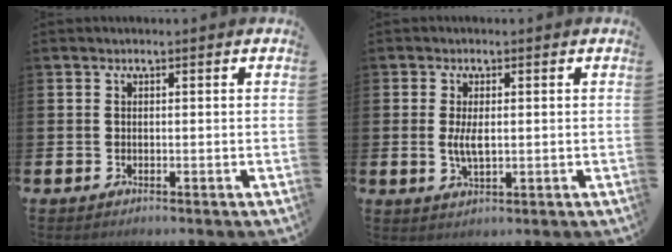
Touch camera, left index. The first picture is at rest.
{"total": 3.4, "force": [0.2, 1.4, 3.1], "torque": [-0.055, 0.001, 0.002]}